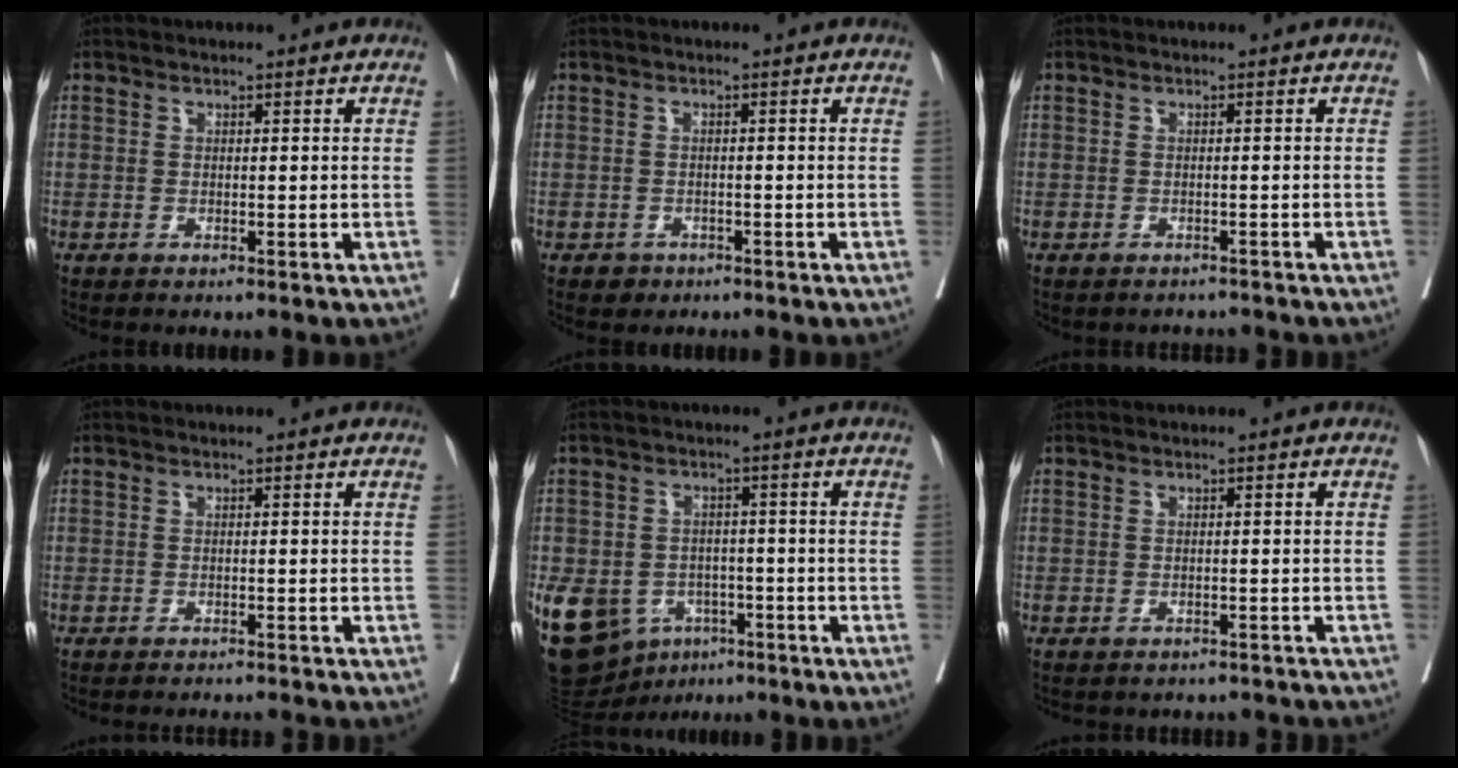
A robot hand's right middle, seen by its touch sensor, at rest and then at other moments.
{"total": 1.7, "force": [-1.2, 1.2, 0.2], "torque": [-0.004, 0.004, -0.018]}
{"total": 3.5, "force": [-3.3, 1.1, 0.6], "torque": [-0.006, 0.004, -0.040]}
{"total": 6.9, "force": [-6.6, 0.0, 2.1], "torque": [-0.016, -0.012, -0.081]}
{"total": 22.6, "force": [-10.1, 17.2, 10.7], "torque": [-0.321, -0.011, -0.145]}
{"total": 8.8, "force": [-8.0, 2.8, 2.2], "torque": [-0.030, 0.004, -0.082]}